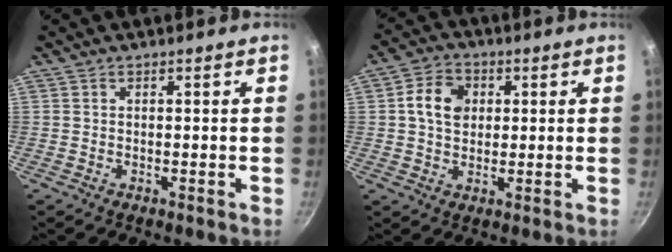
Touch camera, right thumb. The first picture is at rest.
{"total": 7.5, "force": [1.5, 5.8, 4.5], "torque": [-0.062, 0.008, 0.017]}